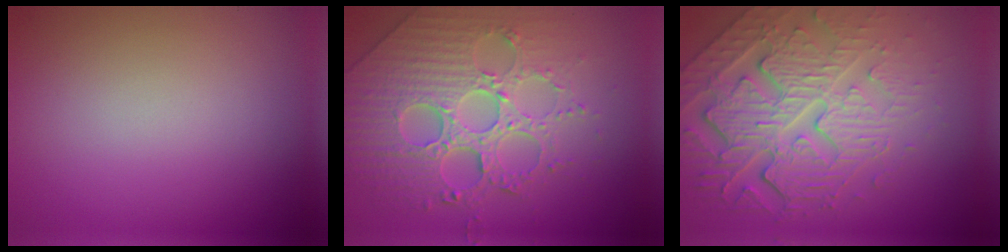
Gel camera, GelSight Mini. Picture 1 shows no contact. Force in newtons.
{"total": 8.2, "press": 6.0, "slide": 5.5}
{"total": 8.1, "press": 5.7, "slide": 5.8}